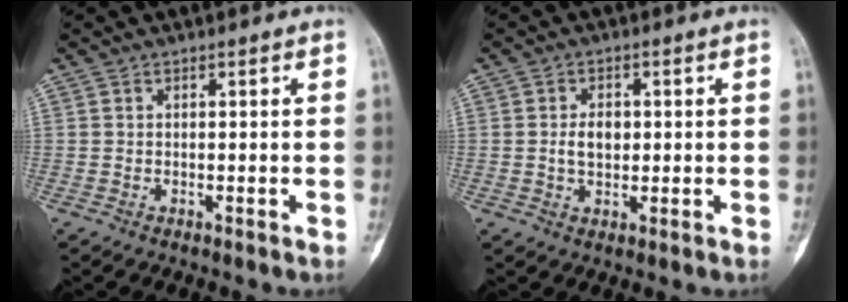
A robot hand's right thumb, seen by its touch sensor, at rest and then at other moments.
{"total": 3.5, "force": [0.0, 2.4, 2.5], "torque": [-0.038, 0.004, -0.001]}